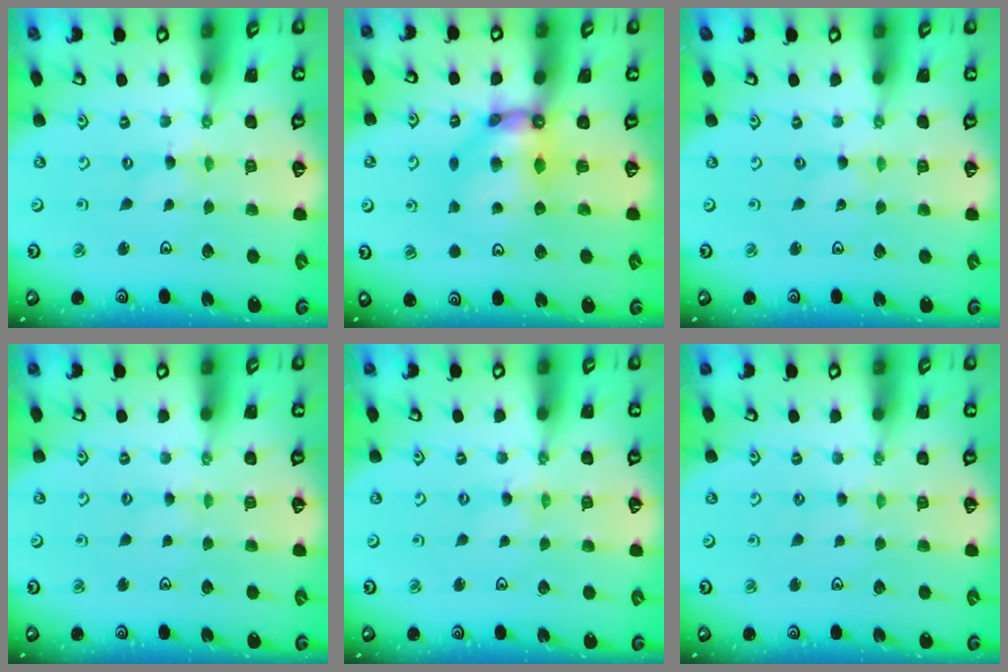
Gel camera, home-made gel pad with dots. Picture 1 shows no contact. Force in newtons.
{"total": 9.7, "press": 9.6, "slide": 0.9}
{"total": 0.0}
{"total": 1.5, "press": 1.4, "slide": 0.3}
{"total": 1.1, "press": 1.1, "slide": 0.2}
{"total": 0.8, "press": 0.8, "slide": 0.3}